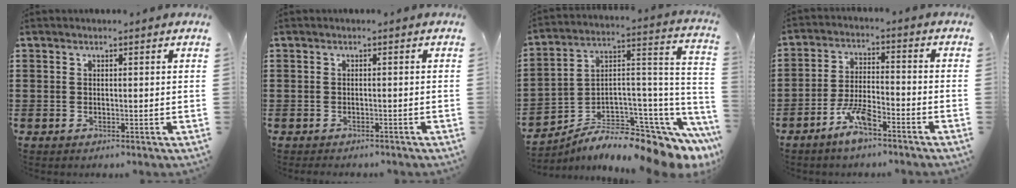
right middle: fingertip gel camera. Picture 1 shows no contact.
{"total": 0.8, "force": [-0.8, 0.1, 0.0], "torque": [-0.002, 0.000, -0.017]}
{"total": 7.4, "force": [-5.7, 2.1, 4.2], "torque": [-0.080, -0.013, -0.109]}
{"total": 6.3, "force": [-4.6, 1.7, 4.0], "torque": [-0.092, 0.004, -0.091]}